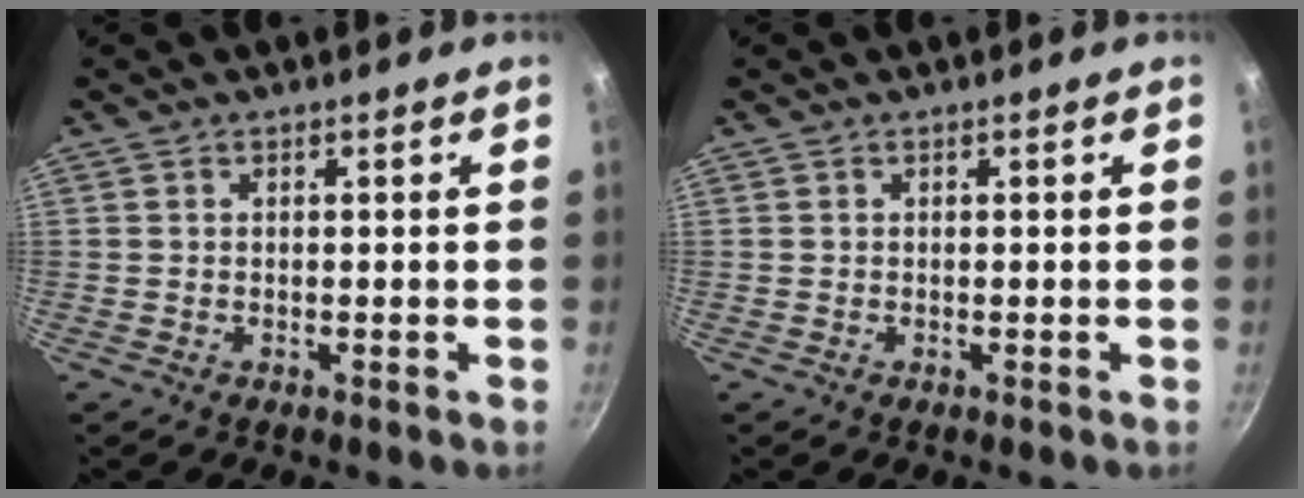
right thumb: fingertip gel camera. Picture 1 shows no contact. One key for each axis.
{"total": 0.0}